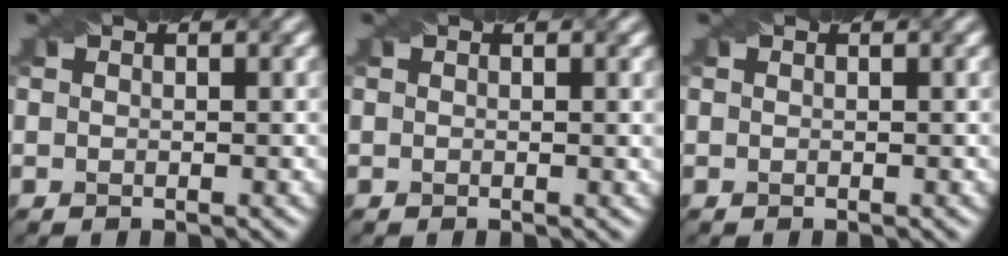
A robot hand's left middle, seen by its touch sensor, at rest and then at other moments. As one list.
[{"total": 0.6, "force": [0.2, 0.0, 0.6], "torque": [-0.006, 0.001, 0.003]}, {"total": 0.0}]